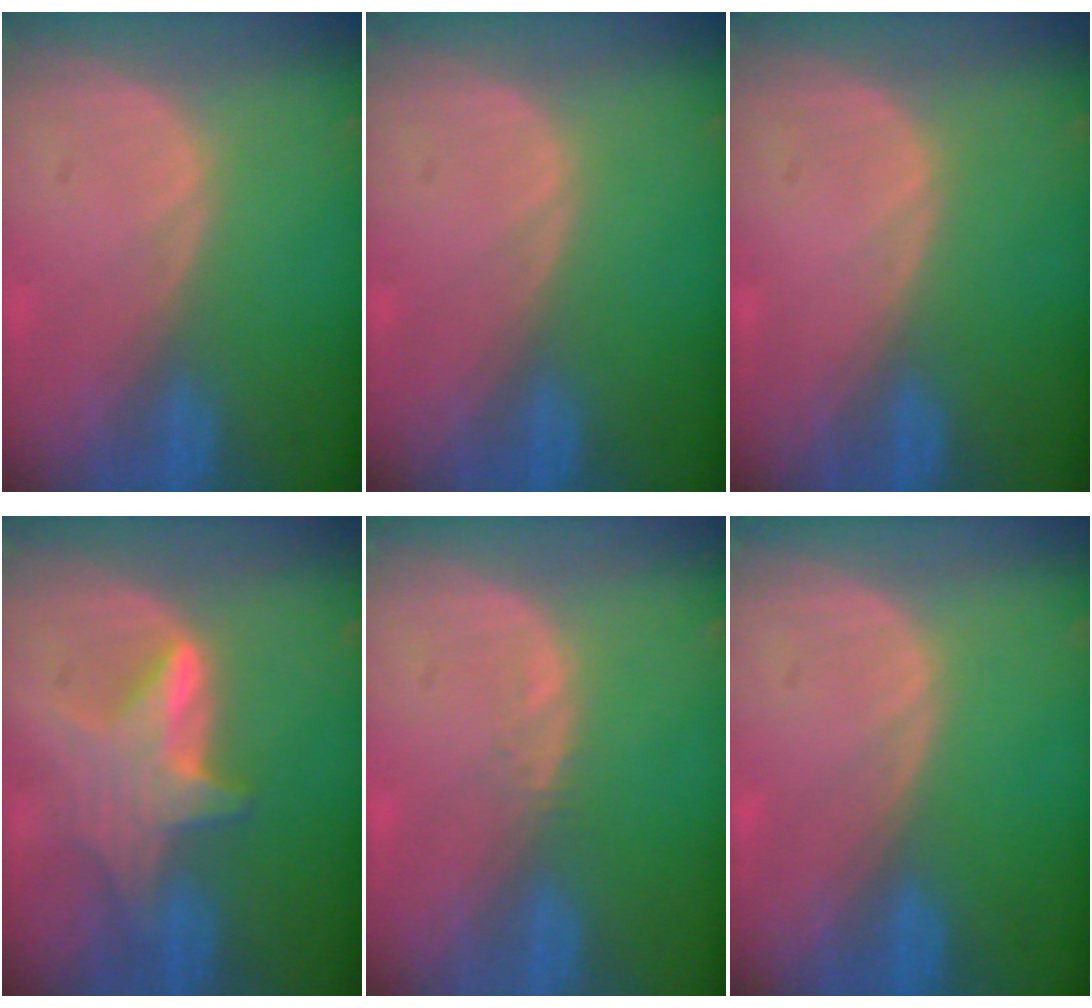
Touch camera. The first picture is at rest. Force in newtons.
{"total": 0.0}
{"total": 0.0}
{"total": 6.3, "press": 6.2, "slide": 0.7}
{"total": 0.7, "press": 0.7, "slide": 0.1}
{"total": 0.0}